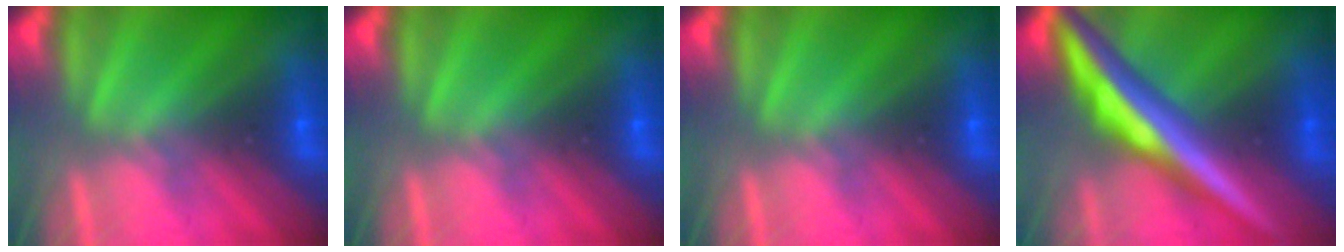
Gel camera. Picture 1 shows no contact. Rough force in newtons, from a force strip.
{"total": 0.0}
{"total": 0.0}
{"total": 6.1}